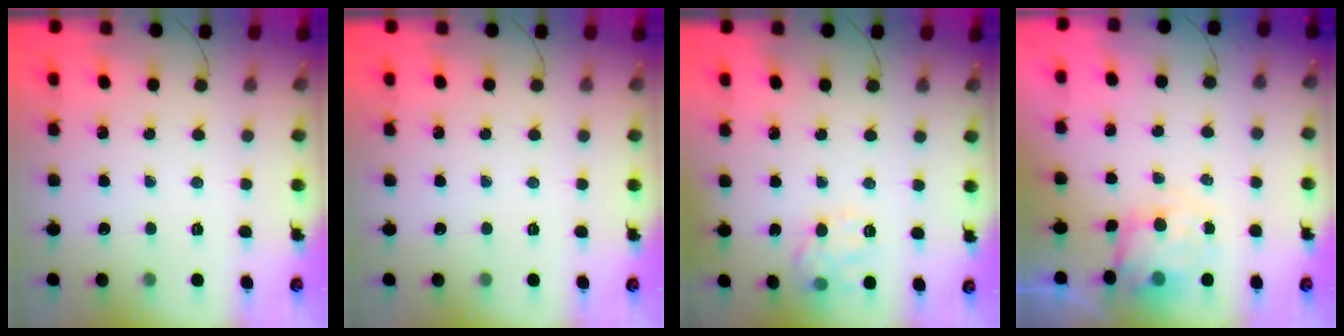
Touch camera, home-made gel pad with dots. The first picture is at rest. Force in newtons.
{"total": 0.0}
{"total": 7.9, "press": 7.9, "slide": 0.5}
{"total": 5.5, "press": 5.4, "slide": 1.2}